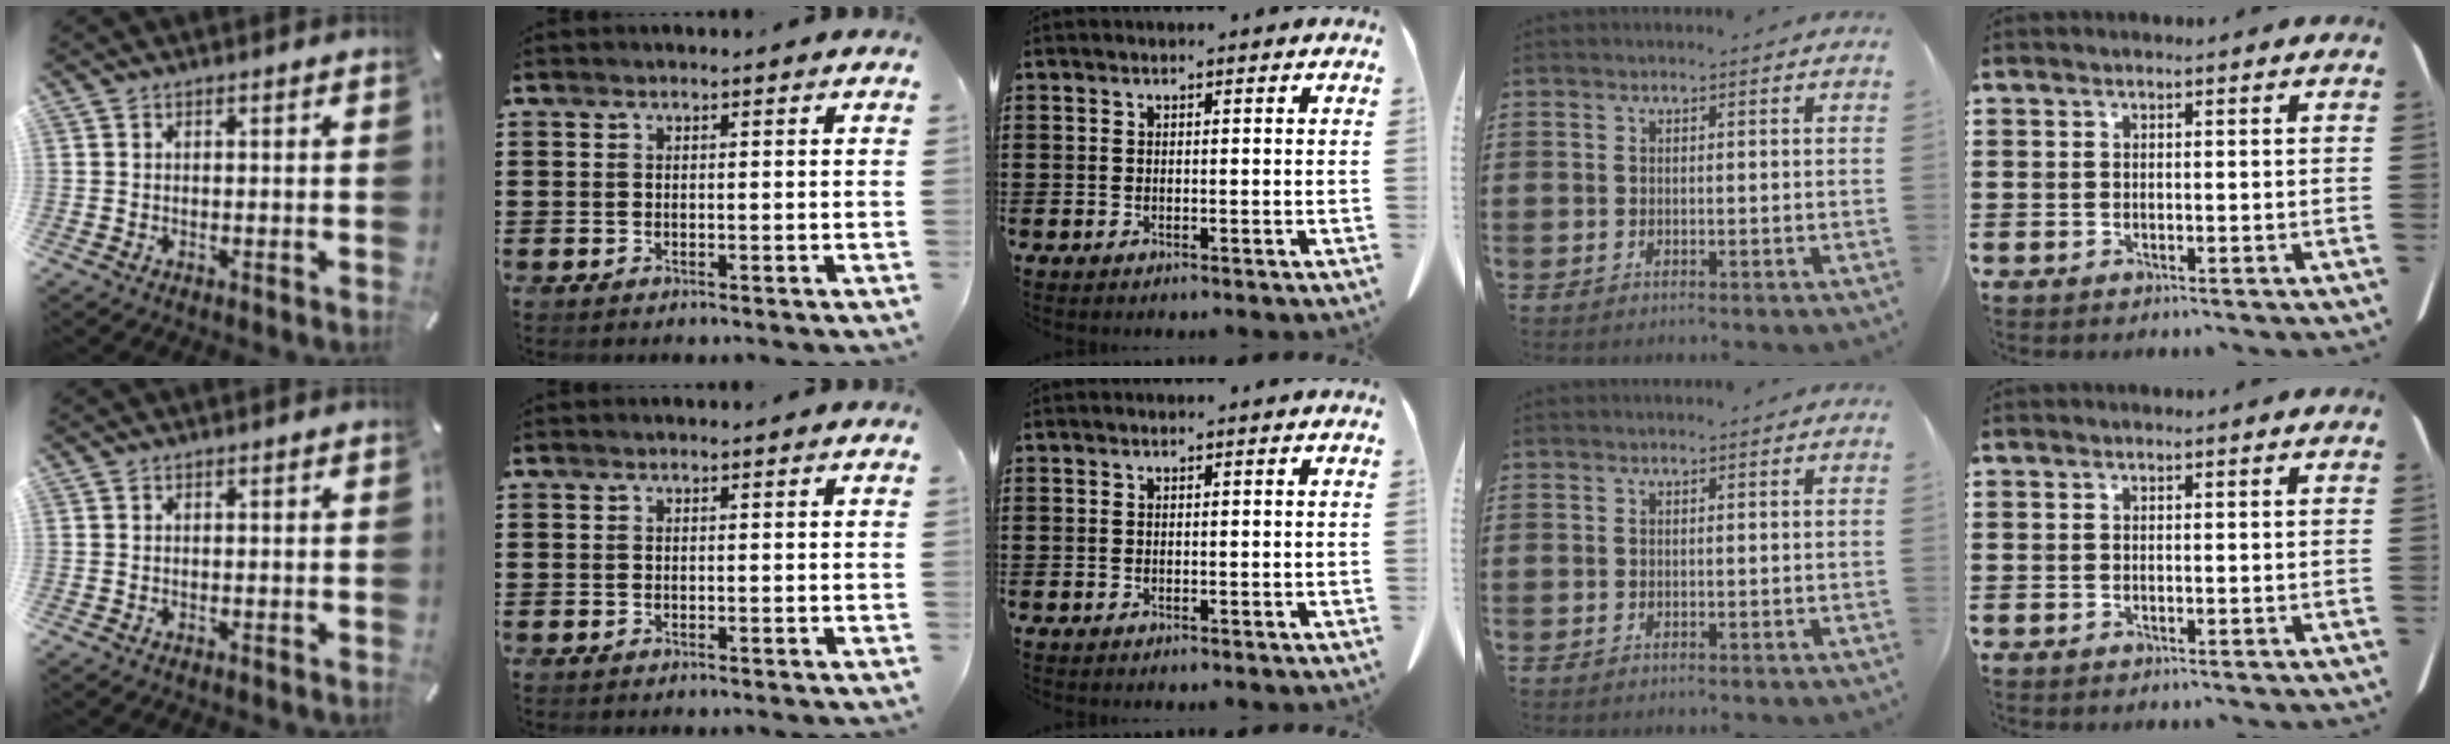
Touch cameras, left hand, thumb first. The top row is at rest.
{}